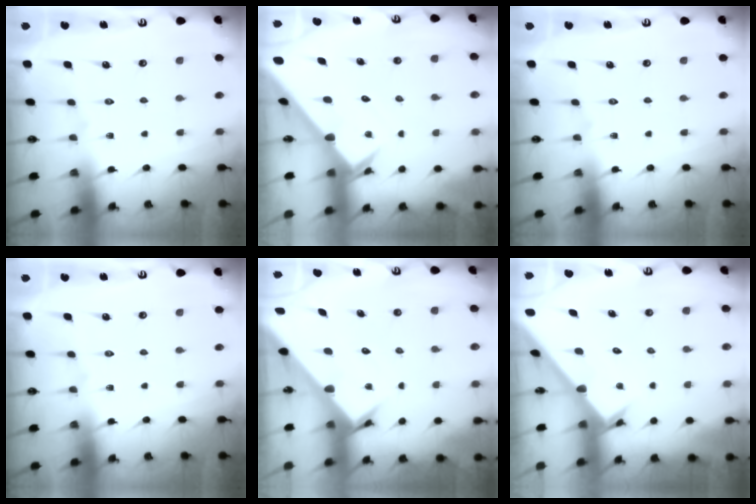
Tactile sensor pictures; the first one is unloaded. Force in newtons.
{"total": 2.9, "press": 2.9, "slide": 0.2}
{"total": 0.0}
{"total": 0.0}
{"total": 2.8, "press": 2.8, "slide": 0.2}
{"total": 2.4, "press": 2.4, "slide": 0.2}